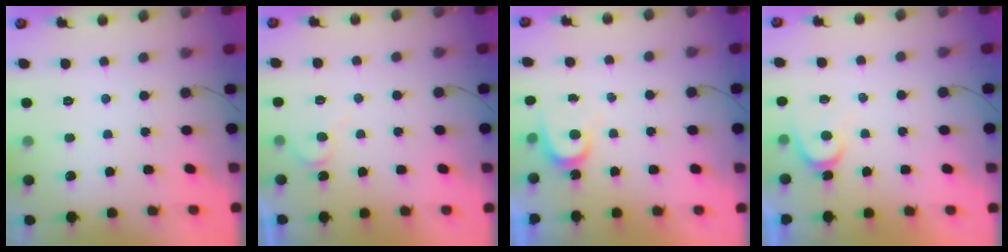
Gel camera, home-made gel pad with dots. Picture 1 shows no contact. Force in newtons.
{"total": 5.4, "press": 5.4, "slide": 0.5}
{"total": 3.1, "press": 3.1, "slide": 0.3}
{"total": 4.7, "press": 4.7, "slide": 0.5}